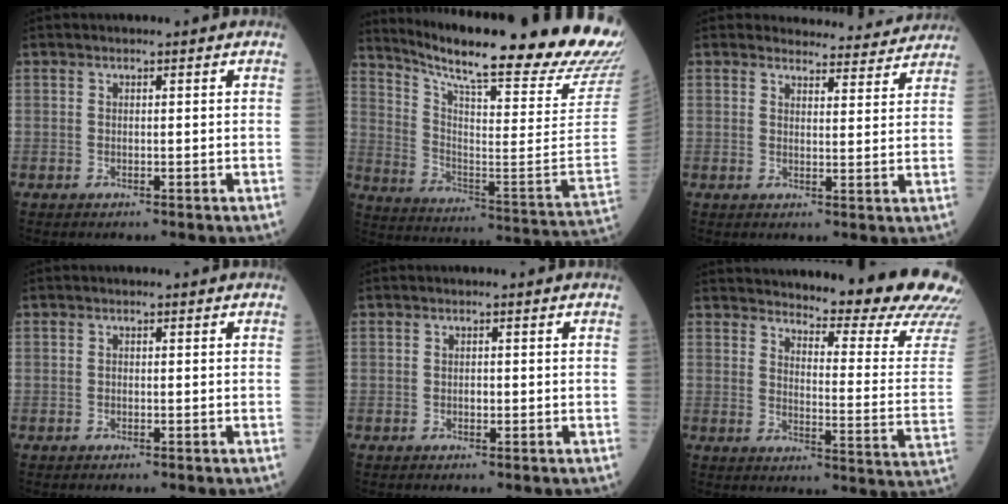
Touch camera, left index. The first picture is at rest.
{"total": 30.5, "force": [25.9, 0.8, 16.2], "torque": [-0.274, -0.101, 0.351]}
{"total": 9.5, "force": [9.2, 2.0, 0.4], "torque": [0.021, -0.007, 0.091]}
{"total": 0.0}
{"total": 0.6, "force": [0.0, 0.3, 0.5], "torque": [-0.010, 0.001, -0.002]}
{"total": 22.7, "force": [21.2, 0.4, 8.3], "torque": [-0.121, -0.109, 0.249]}